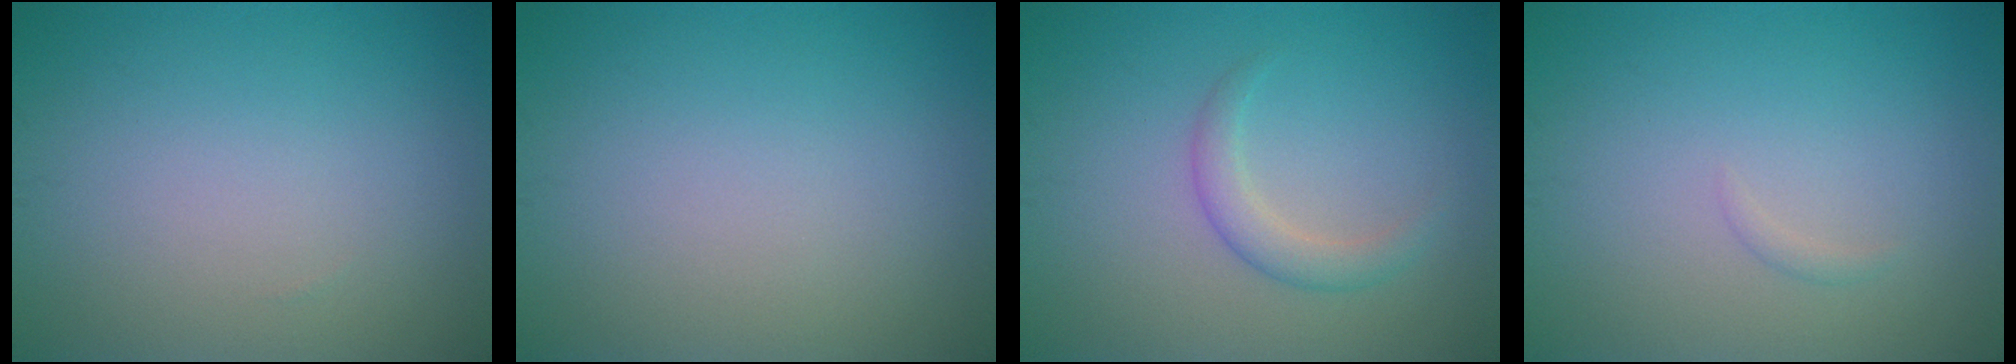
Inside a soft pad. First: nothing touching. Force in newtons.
{"total": 0.0}
{"total": 2.0, "press": 2.0, "slide": 0.1}
{"total": 0.5, "press": 0.5, "slide": 0.0}